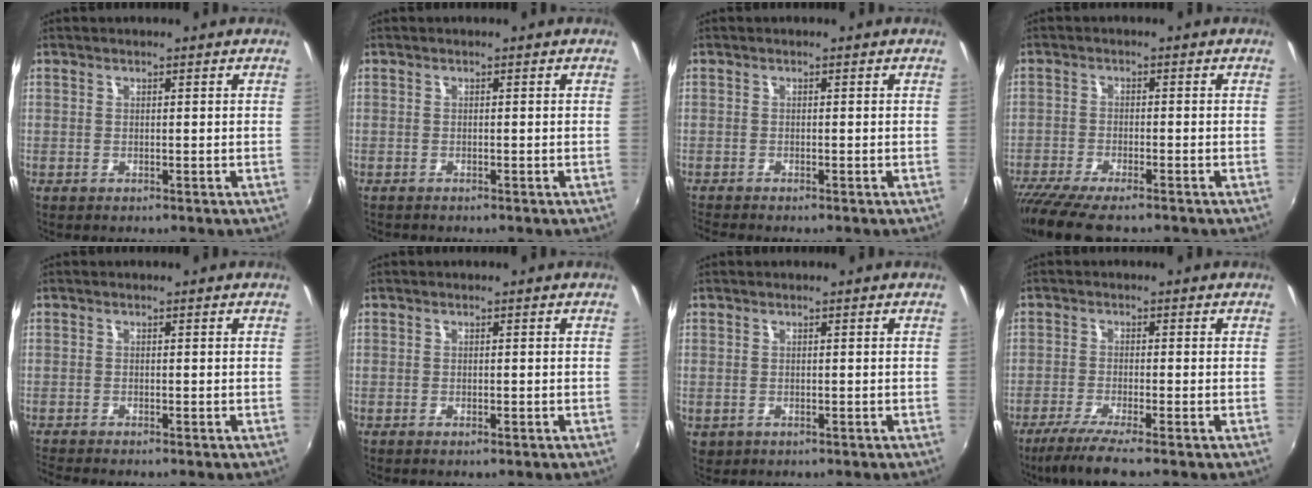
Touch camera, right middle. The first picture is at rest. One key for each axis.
{"total": 0.9, "fx": -0.9, "fy": 0.2, "fz": 0.2, "tx": -0.005, "ty": -0.008, "tz": -0.015}
{"total": 2.4, "fx": -2.2, "fy": 0.0, "fz": 0.9, "tx": -0.022, "ty": -0.018, "tz": -0.043}
{"total": 10.6, "fx": -8.8, "fy": 1.9, "fz": 5.7, "tx": -0.135, "ty": -0.048, "tz": -0.156}
{"total": 2.5, "fx": -2.3, "fy": -0.1, "fz": 1.0, "tx": -0.024, "ty": -0.019, "tz": -0.045}
{"total": 0.6, "fx": -0.4, "fy": 0.2, "fz": 0.4, "tx": -0.007, "ty": -0.001, "tz": -0.005}
{"total": 1.8, "fx": -0.2, "fy": 1.5, "fz": 0.9, "tx": -0.017, "ty": -0.001, "tz": 0.002}
{"total": 5.8, "fx": -4.5, "fy": -0.6, "fz": 3.7, "tx": -0.091, "ty": -0.023, "tz": -0.082}